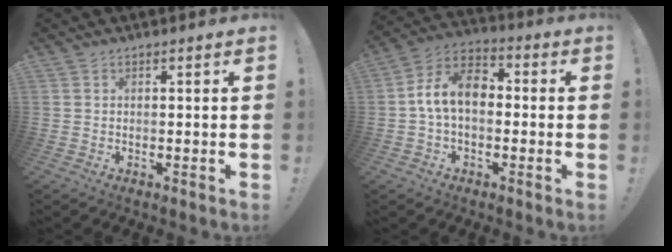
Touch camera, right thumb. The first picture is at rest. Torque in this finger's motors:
{"motor_torque": [0.47, 0.14, 0.10, -0.05, 0.08]}